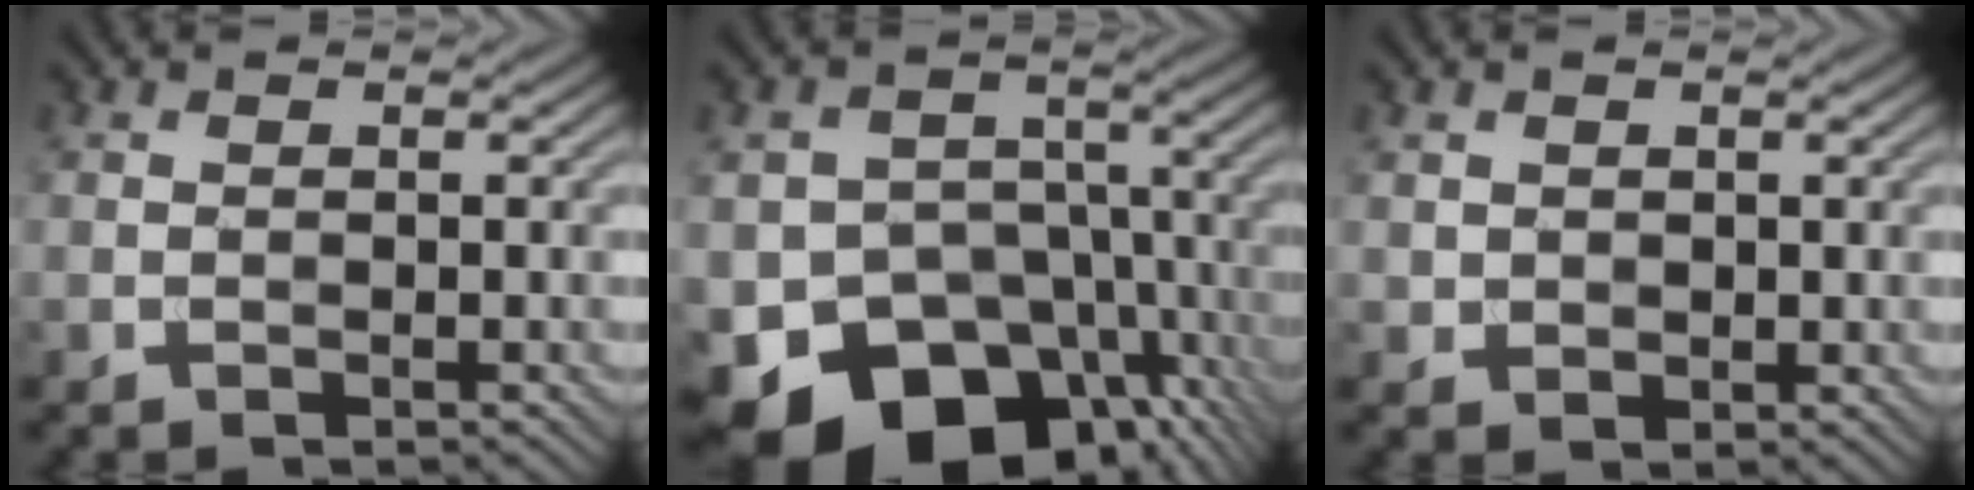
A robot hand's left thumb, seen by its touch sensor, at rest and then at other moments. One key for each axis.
{"total": 18.5, "fx": -10.6, "fy": 13.1, "fz": 7.6, "tx": -0.135, "ty": -0.047, "tz": -0.156}
{"total": 1.6, "fx": 0.8, "fy": 1.4, "fz": 0.5, "tx": -0.017, "ty": -0.005, "tz": 0.018}